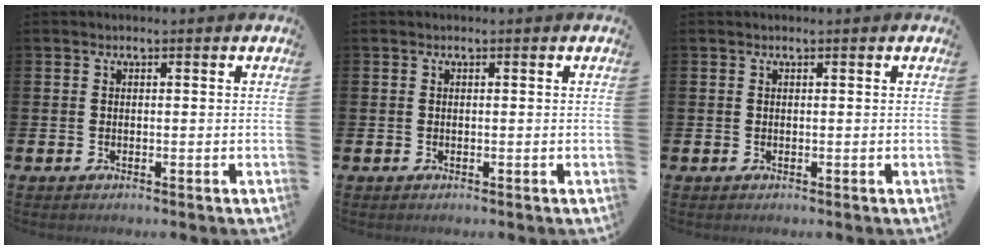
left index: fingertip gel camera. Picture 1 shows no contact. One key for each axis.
{"total": 0.0}
{"total": 0.0}